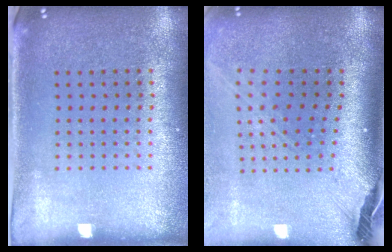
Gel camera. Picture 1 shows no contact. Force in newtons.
{"total": 2.8, "press": 2.0, "slide": 1.9}